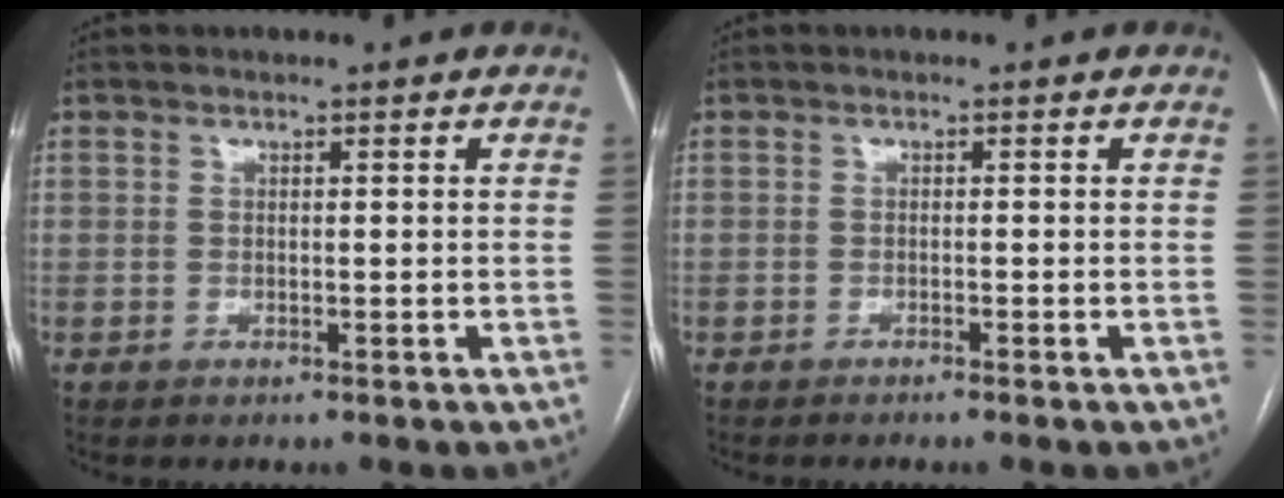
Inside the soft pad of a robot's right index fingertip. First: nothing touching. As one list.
[{"total": 1.1, "force": [-0.9, -0.2, 0.6], "torque": [-0.011, 0.001, -0.013]}]